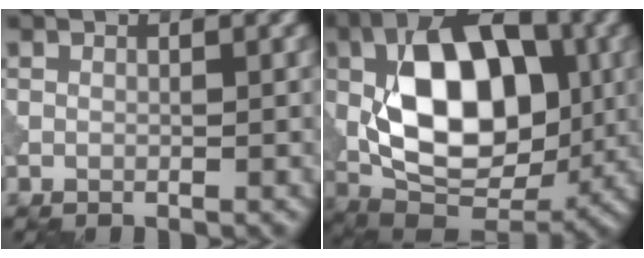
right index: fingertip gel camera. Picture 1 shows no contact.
{"total": 13.2, "force": [0.8, 7.5, 10.8], "torque": [-0.175, 0.016, 0.002]}